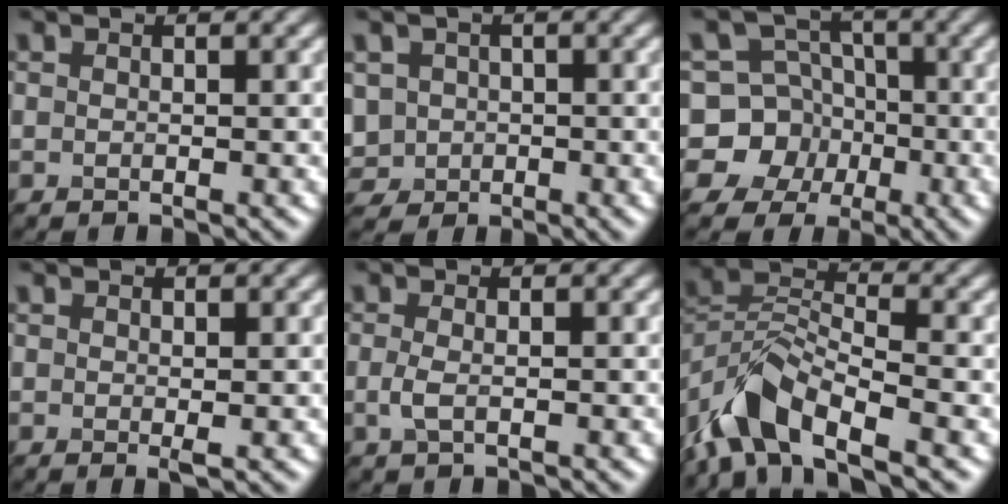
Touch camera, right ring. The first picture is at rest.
{"total": 3.5, "force": [0.1, 3.4, 1.0], "torque": [-0.028, 0.018, 0.001]}
{"total": 9.2, "force": [-2.4, 8.8, 1.5], "torque": [-0.038, 0.025, -0.071]}
{"total": 0.6, "force": [0.0, 0.0, 0.6], "torque": [-0.011, -0.004, -0.001]}
{"total": 1.2, "force": [-0.3, 0.5, 1.1], "torque": [-0.031, 0.001, -0.007]}
{"total": 7.7, "force": [-5.1, 3.1, 4.9], "torque": [-0.090, 0.009, -0.109]}